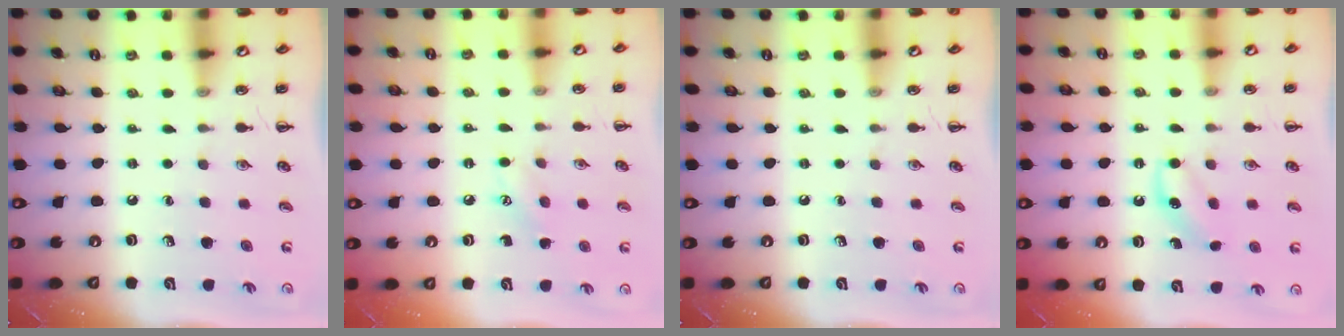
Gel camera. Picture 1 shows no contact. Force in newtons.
{"total": 6.8, "press": 6.5, "slide": 1.7}
{"total": 0.0}
{"total": 6.2, "press": 6.0, "slide": 1.5}